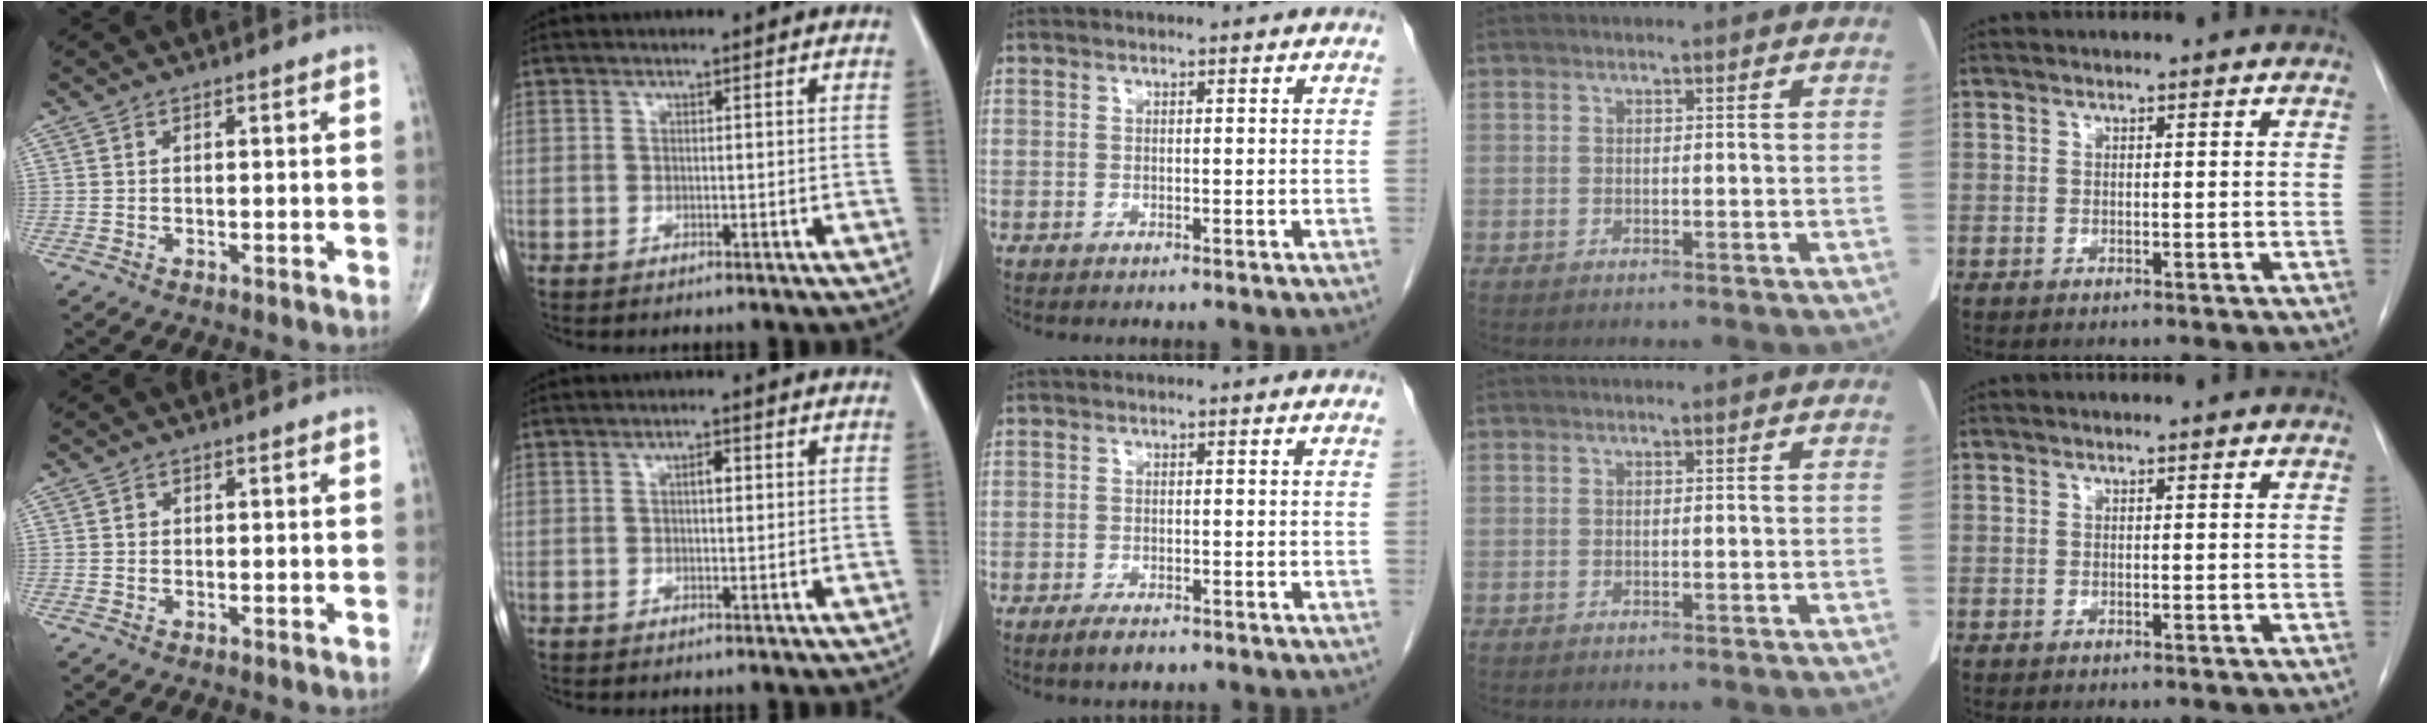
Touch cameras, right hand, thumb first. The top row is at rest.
{"thumb": {"total": 0.6, "force": [0.0, 0.5, 0.2], "torque": [0.001, 0.002, 0.000]}, "index": {"total": 1.5, "force": [0.3, 0.6, 1.4], "torque": [-0.023, 0.004, 0.005]}, "middle": {"total": 2.2, "force": [-1.6, 0.7, 1.4], "torque": [-0.028, -0.004, -0.024]}}